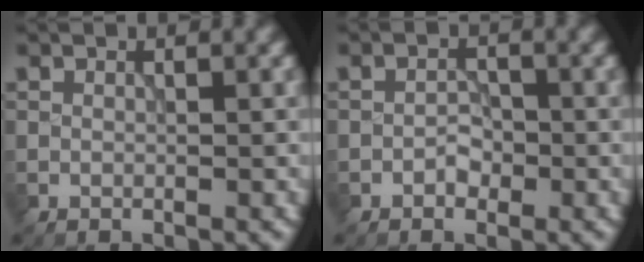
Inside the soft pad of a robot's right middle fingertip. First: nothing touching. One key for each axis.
{"total": 1.3, "fx": -0.7, "fy": 0.9, "fz": 0.7, "tx": -0.010, "ty": 0.004, "tz": -0.013}